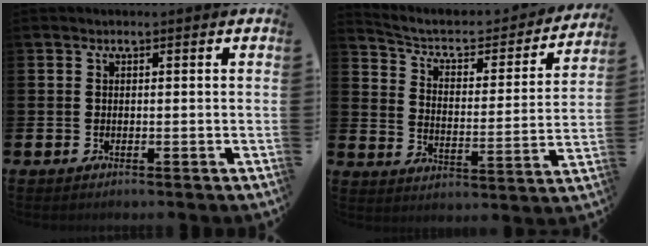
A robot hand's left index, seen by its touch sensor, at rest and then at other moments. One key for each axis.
{"total": 5.8, "fx": 4.9, "fy": 2.4, "fz": 2.1, "tx": -0.063, "ty": -0.039, "tz": 0.073}